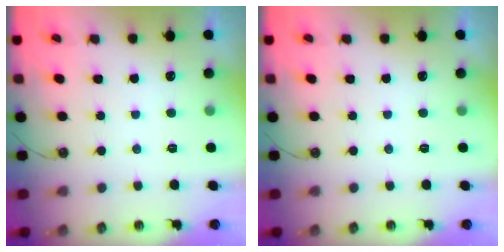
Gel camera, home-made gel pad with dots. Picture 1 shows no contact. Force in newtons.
{"total": 0.0}